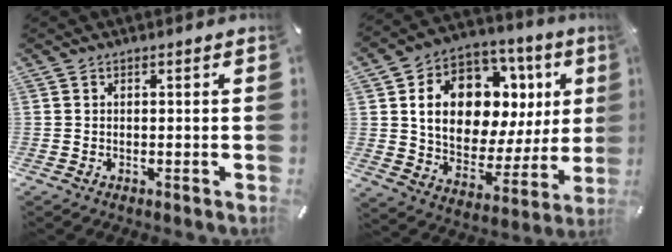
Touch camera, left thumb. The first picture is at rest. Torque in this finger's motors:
{"motor_torque": [2.85, 2.16, 2.03, -0.39, 0.21]}